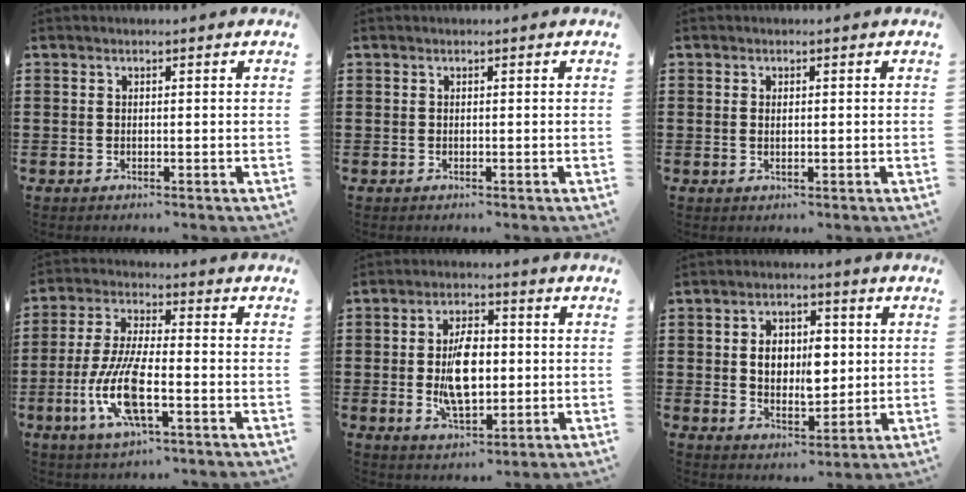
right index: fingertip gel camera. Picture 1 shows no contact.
{"total": 0.0}
{"total": 0.9, "force": [0.2, 0.4, 0.8], "torque": [-0.016, 0.004, 0.002]}
{"total": 10.6, "force": [-3.7, 3.1, 9.4], "torque": [-0.214, -0.016, -0.071]}
{"total": 8.7, "force": [-0.3, 4.6, 7.4], "torque": [-0.148, 0.003, -0.008]}
{"total": 7.6, "force": [1.0, 4.6, 5.9], "torque": [-0.101, 0.007, 0.012]}